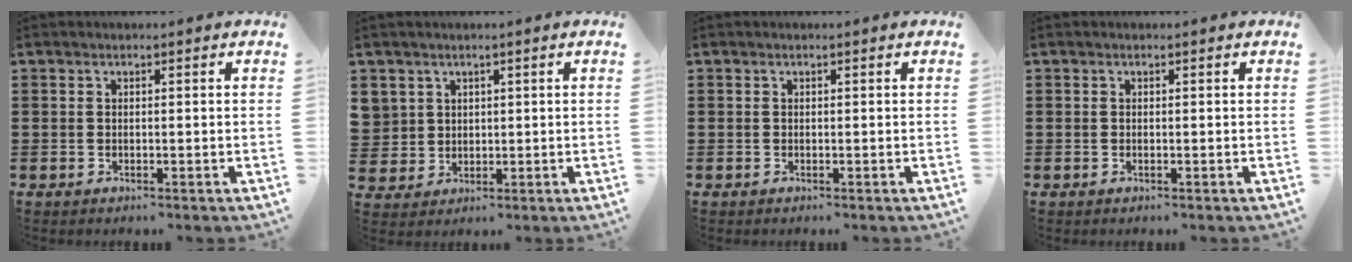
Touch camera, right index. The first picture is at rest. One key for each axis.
{"total": 3.3, "fx": 1.6, "fy": 2.9, "fz": -0.1, "tx": -0.018, "ty": 0.007, "tz": 0.032}
{"total": 0.0}
{"total": 0.0}